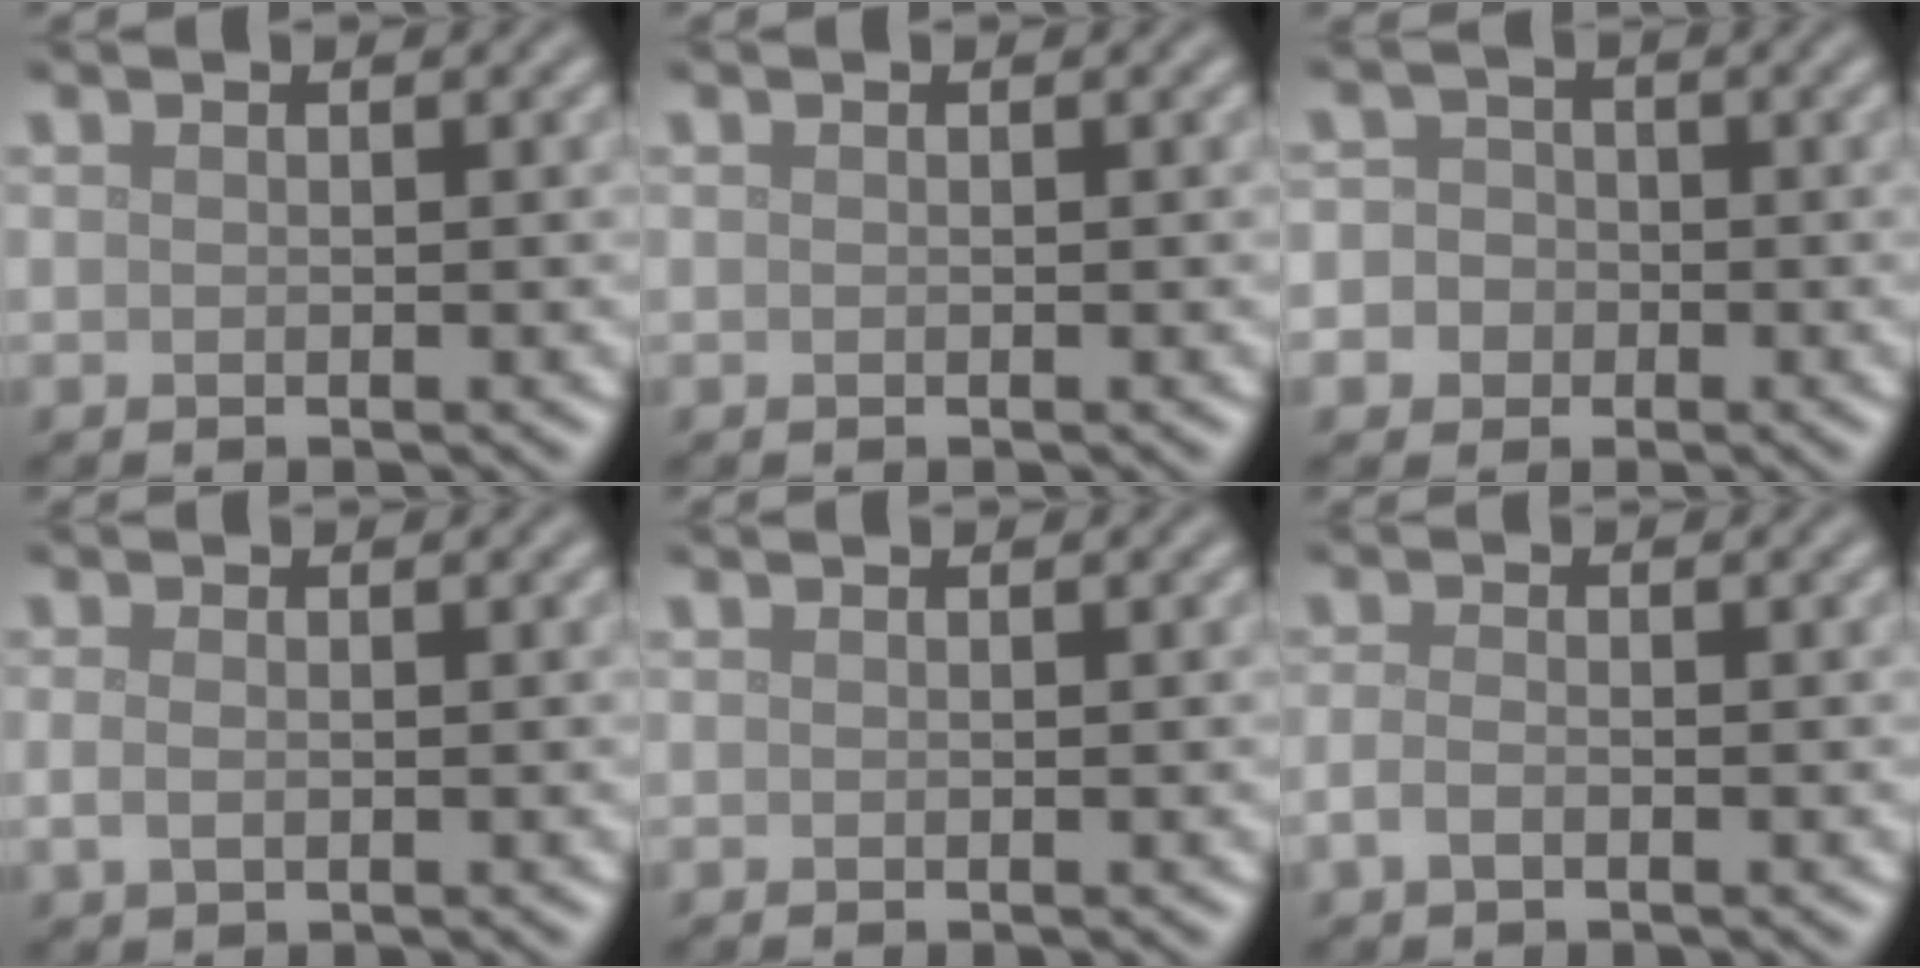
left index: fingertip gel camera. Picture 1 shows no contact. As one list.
[{"total": 0.0}, {"total": 4.8, "force": [-1.2, 4.5, 1.2], "torque": [0.002, 0.015, -0.051]}, {"total": 1.3, "force": [-0.1, 0.8, 1.0], "torque": [-0.024, -0.002, -0.002]}, {"total": 0.0}, {"total": 1.4, "force": [-0.7, 0.7, 1.0], "torque": [-0.025, -0.001, -0.017]}]